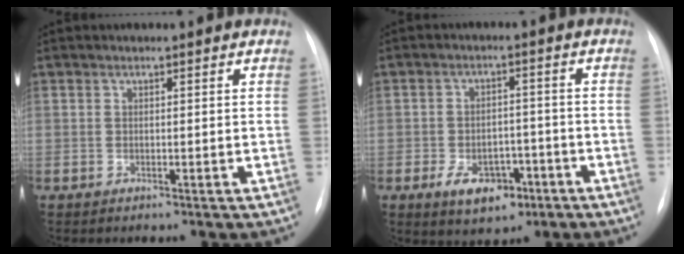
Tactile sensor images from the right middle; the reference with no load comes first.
{"total": 7.3, "force": [-3.8, 4.3, 4.6], "torque": [-0.070, 0.005, -0.052]}